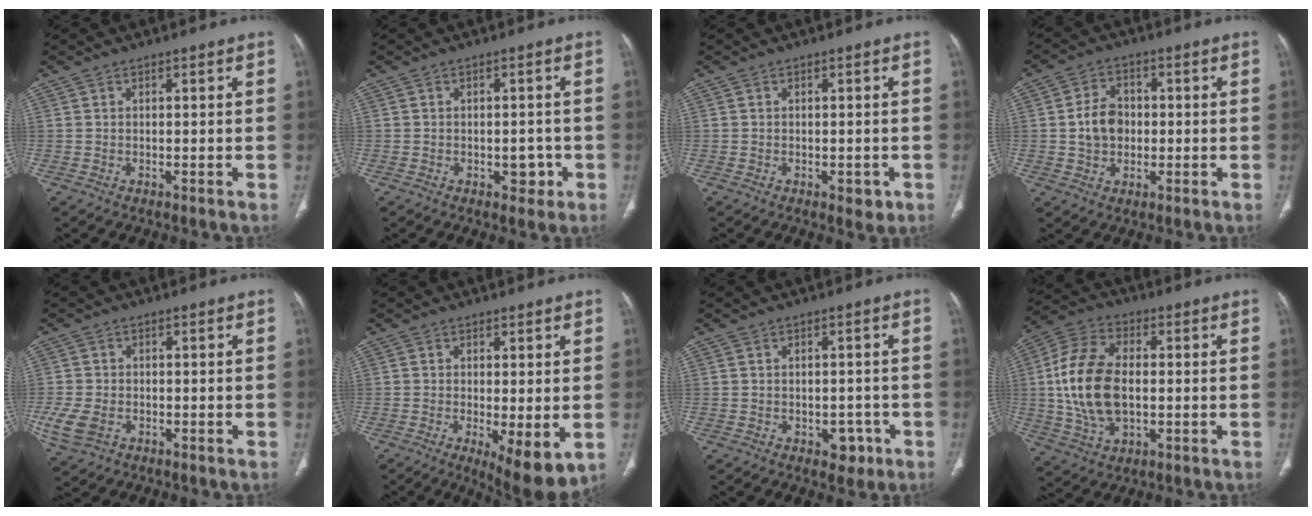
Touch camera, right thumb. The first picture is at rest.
{"total": 3.1, "force": [-1.1, 2.1, 2.0], "torque": [-0.007, 0.005, -0.011]}
{"total": 2.3, "force": [-0.9, 1.4, 1.7], "torque": [-0.010, 0.001, -0.007]}
{"total": 6.9, "force": [-0.1, 5.3, 4.4], "torque": [-0.060, 0.011, -0.004]}
{"total": 6.0, "force": [-1.9, 4.2, 3.8], "torque": [-0.092, 0.000, -0.031]}
{"total": 8.6, "force": [-2.1, 2.9, 7.9], "torque": [-0.119, -0.025, -0.027]}
{"total": 3.5, "force": [-1.6, 2.5, 1.9], "torque": [-0.004, 0.009, -0.016]}
{"total": 15.9, "force": [0.0, 9.4, 12.8], "torque": [-0.255, 0.011, 0.002]}